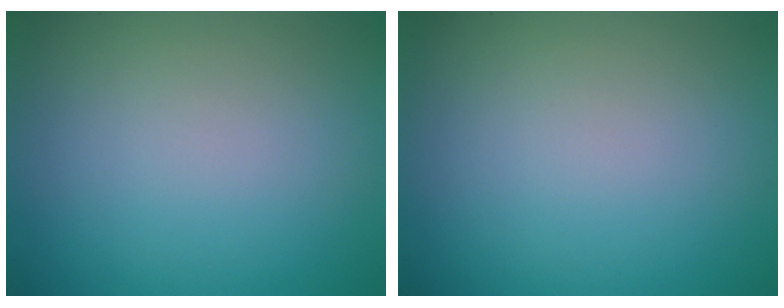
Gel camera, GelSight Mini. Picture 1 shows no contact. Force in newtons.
{"total": 0.0}